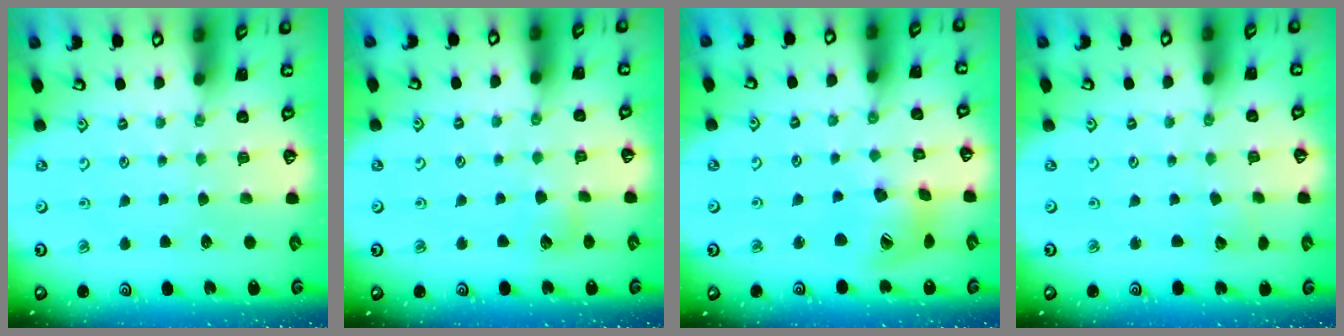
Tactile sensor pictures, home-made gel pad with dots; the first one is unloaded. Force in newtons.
{"total": 4.6, "press": 4.5, "slide": 0.6}
{"total": 14.3, "press": 14.1, "slide": 2.2}
{"total": 1.9, "press": 1.9, "slide": 0.2}